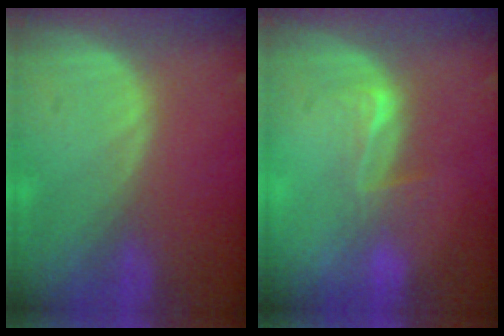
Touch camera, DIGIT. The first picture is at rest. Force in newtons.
{"total": 3.0, "press": 2.7, "slide": 1.5}